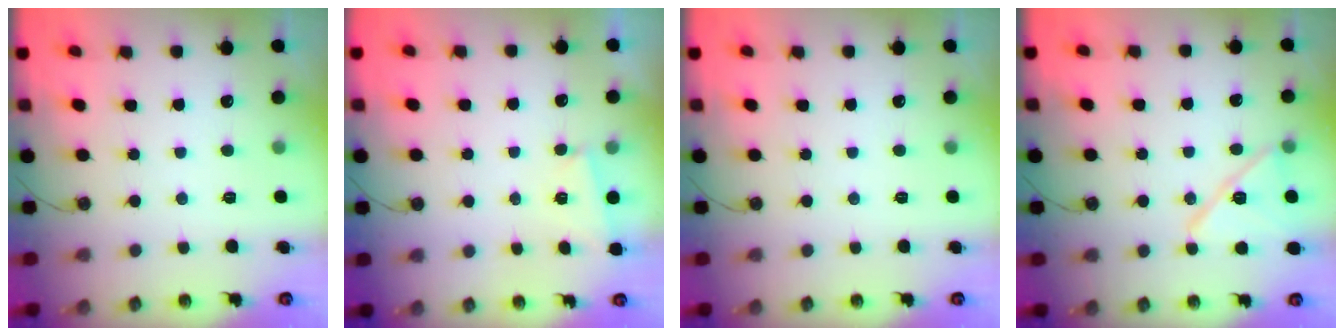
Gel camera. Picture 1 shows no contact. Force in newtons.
{"total": 1.5, "press": 1.4, "slide": 0.5}
{"total": 0.0}
{"total": 13.1, "press": 13.1, "slide": 0.7}